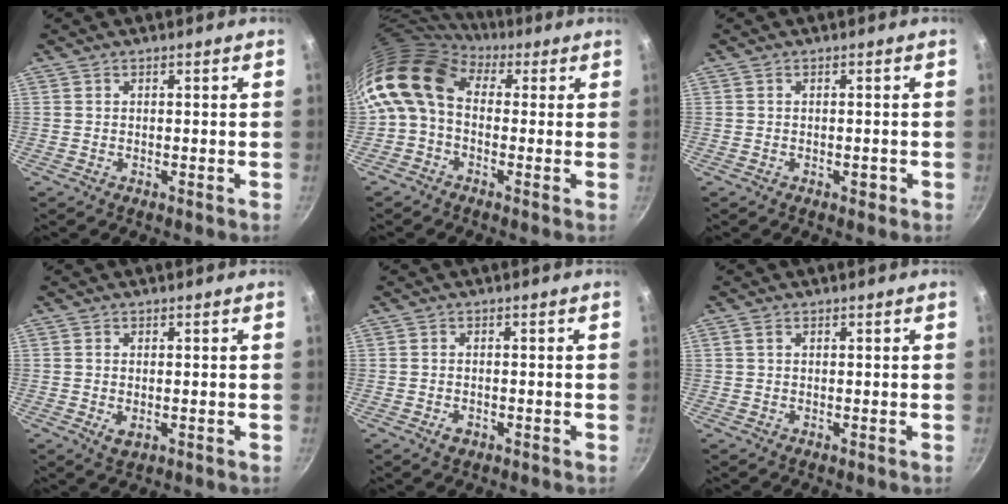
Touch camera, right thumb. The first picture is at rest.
{"total": 11.3, "force": [1.5, 8.1, 7.8], "torque": [-0.135, 0.021, 0.005]}
{"total": 1.2, "force": [-0.5, 0.7, 0.8], "torque": [-0.011, 0.004, -0.006]}
{"total": 2.4, "force": [-0.4, 1.4, 1.9], "torque": [-0.033, -0.007, -0.004]}
{"total": 2.0, "force": [-1.0, 1.3, 1.2], "torque": [-0.022, 0.007, -0.016]}
{"total": 0.8, "force": [0.3, 0.5, 0.6], "torque": [-0.012, 0.003, 0.006]}